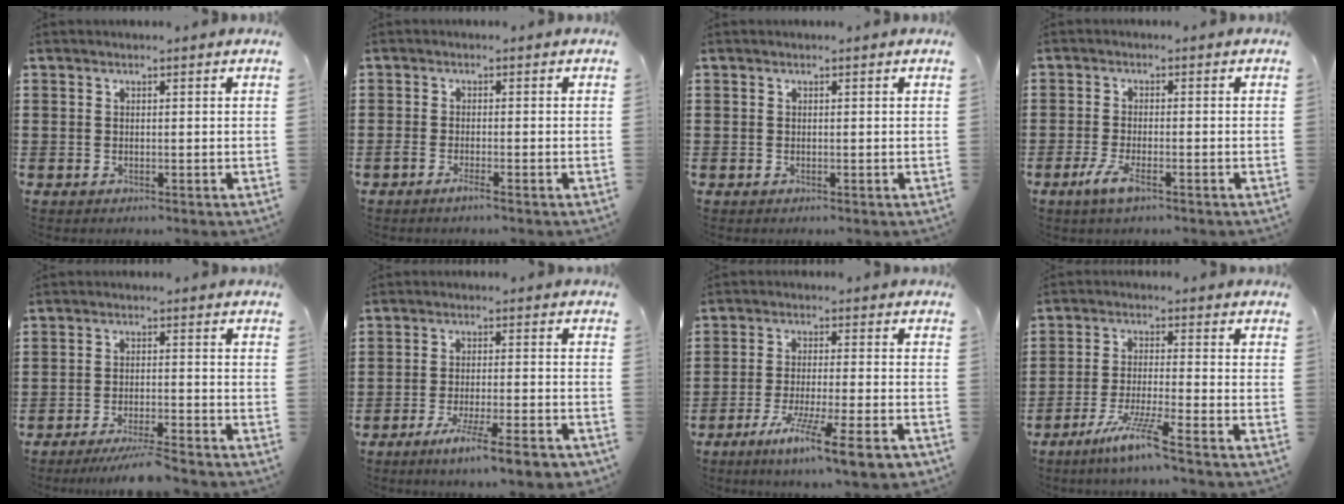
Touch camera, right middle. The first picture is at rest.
{"total": 1.5, "force": [-1.0, 0.0, 1.1], "torque": [-0.027, -0.006, -0.020]}
{"total": 0.0}
{"total": 3.8, "force": [-1.9, 0.9, 3.1], "torque": [-0.072, -0.008, -0.040]}
{"total": 4.9, "force": [-4.4, 0.0, 2.0], "torque": [-0.040, -0.008, -0.086]}
{"total": 6.7, "force": [-5.2, 0.3, 4.3], "torque": [-0.071, -0.008, -0.090]}
{"total": 8.7, "force": [-6.2, 0.3, 6.1], "torque": [-0.115, -0.013, -0.115]}
{"total": 6.7, "force": [-5.0, -0.3, 4.4], "torque": [-0.089, -0.014, -0.095]}